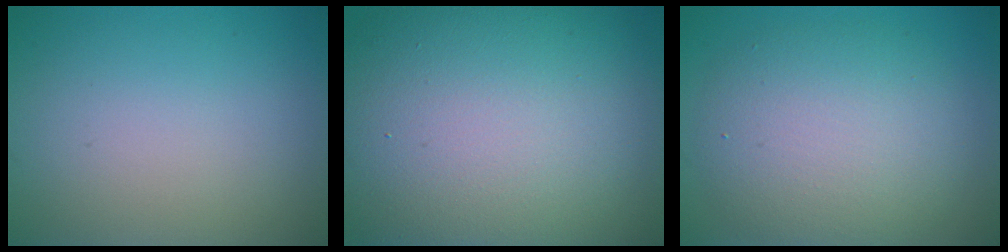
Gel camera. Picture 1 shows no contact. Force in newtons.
{"total": 18.8, "press": 18.7, "slide": 1.3}
{"total": 7.1, "press": 7.0, "slide": 0.7}